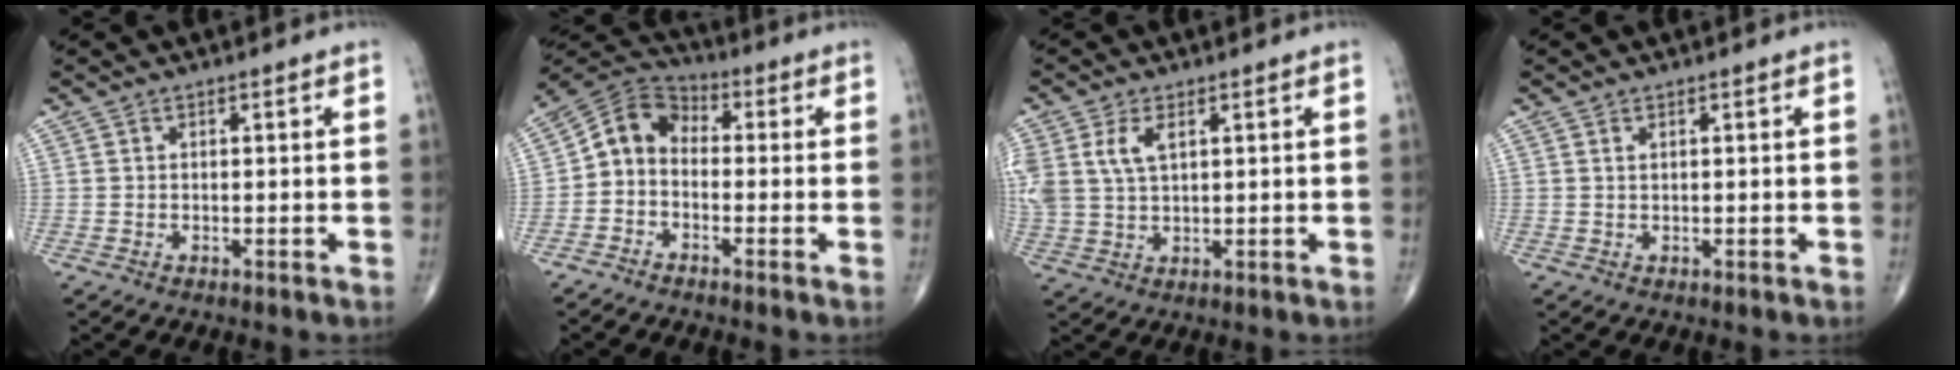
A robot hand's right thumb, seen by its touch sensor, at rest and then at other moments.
{"total": 7.5, "force": [-1.2, 5.8, 4.6], "torque": [-0.070, 0.039, -0.046]}
{"total": 8.5, "force": [2.9, 4.9, 6.3], "torque": [-0.147, 0.002, 0.065]}
{"total": 0.5, "force": [0.3, 0.2, 0.4], "torque": [-0.006, 0.003, 0.006]}